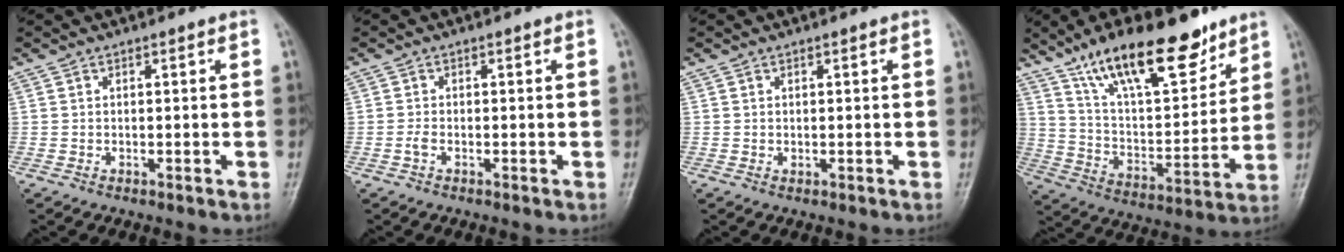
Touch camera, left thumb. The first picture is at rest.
{"total": 1.1, "force": [-0.5, 0.4, 0.9], "torque": [-0.020, -0.001, -0.013]}
{"total": 0.6, "force": [0.2, 0.3, 0.5], "torque": [-0.003, 0.000, 0.004]}
{"total": 20.9, "force": [14.2, 7.7, 13.4], "torque": [-0.180, -0.063, 0.248]}